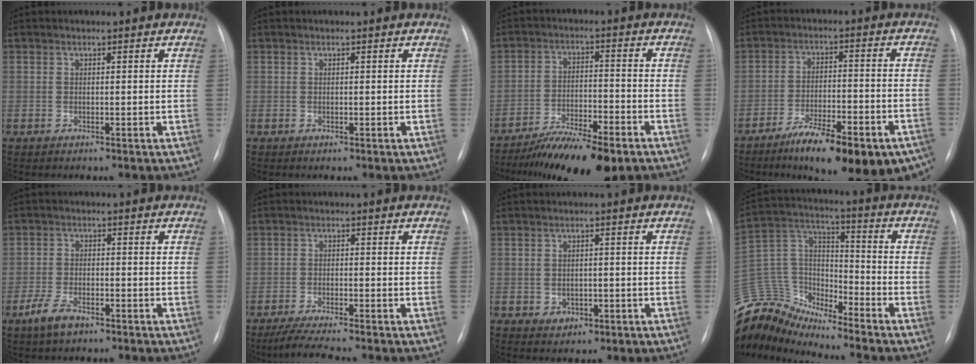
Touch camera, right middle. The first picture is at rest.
{"total": 0.0}
{"total": 11.7, "force": [-8.8, 2.1, 7.4], "torque": [-0.119, -0.018, -0.146]}
{"total": 18.5, "force": [-13.0, 4.7, 12.3], "torque": [-0.121, 0.014, -0.193]}
{"total": 4.3, "force": [-2.9, 1.6, 2.7], "torque": [-0.064, -0.003, -0.053]}
{"total": 5.9, "force": [-5.0, -0.5, 3.1], "torque": [-0.055, -0.022, -0.086]}
{"total": 2.3, "force": [-0.7, 1.9, 1.1], "torque": [-0.014, 0.005, 0.002]}
{"total": 13.3, "force": [-13.1, 1.6, 1.2], "torque": [-0.025, 0.064, -0.256]}